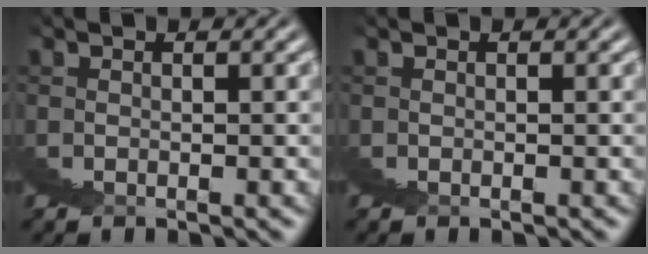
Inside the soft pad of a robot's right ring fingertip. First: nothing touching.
{"total": 0.0}